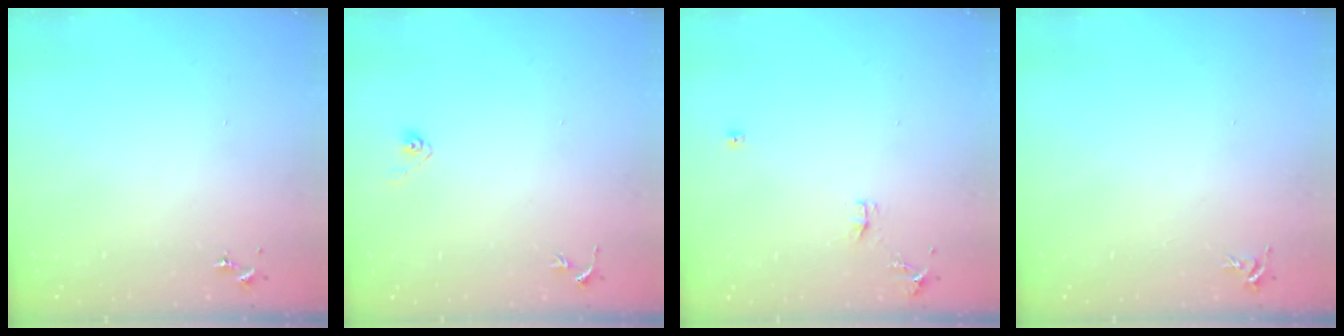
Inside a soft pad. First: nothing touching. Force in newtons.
{"total": 3.5, "press": 3.2, "slide": 1.5}
{"total": 6.9, "press": 6.9, "slide": 0.9}
{"total": 4.4, "press": 4.4, "slide": 0.6}